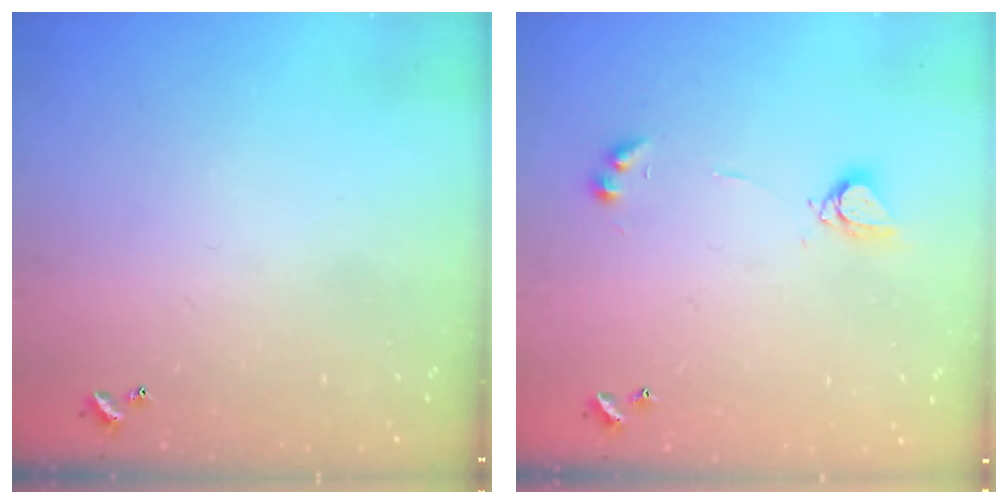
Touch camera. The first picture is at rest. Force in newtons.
{"total": 4.9, "press": 4.9, "slide": 0.3}